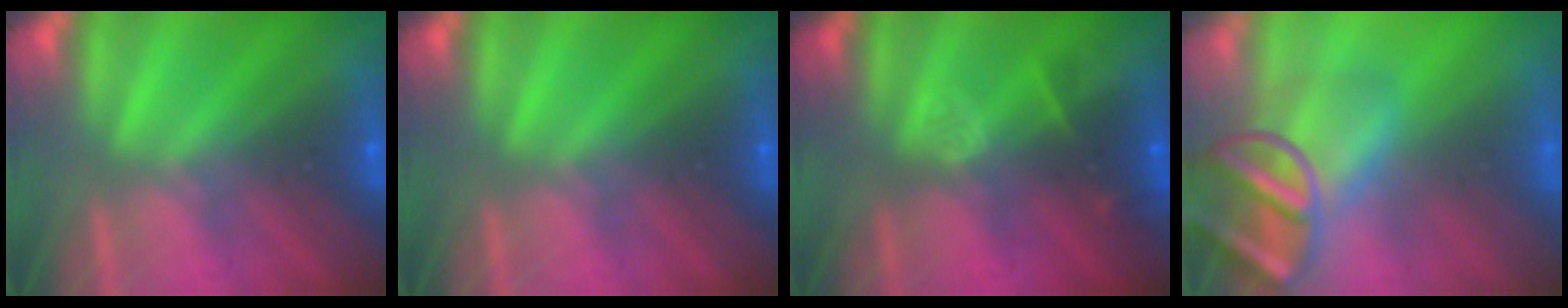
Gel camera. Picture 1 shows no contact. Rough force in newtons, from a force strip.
{"total": 0.0}
{"total": 3.3}
{"total": 7.1}